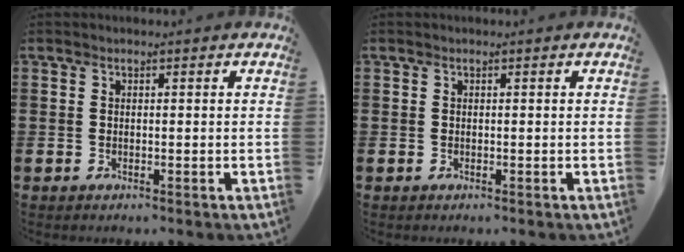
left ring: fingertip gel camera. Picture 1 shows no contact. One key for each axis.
{"total": 0.0}